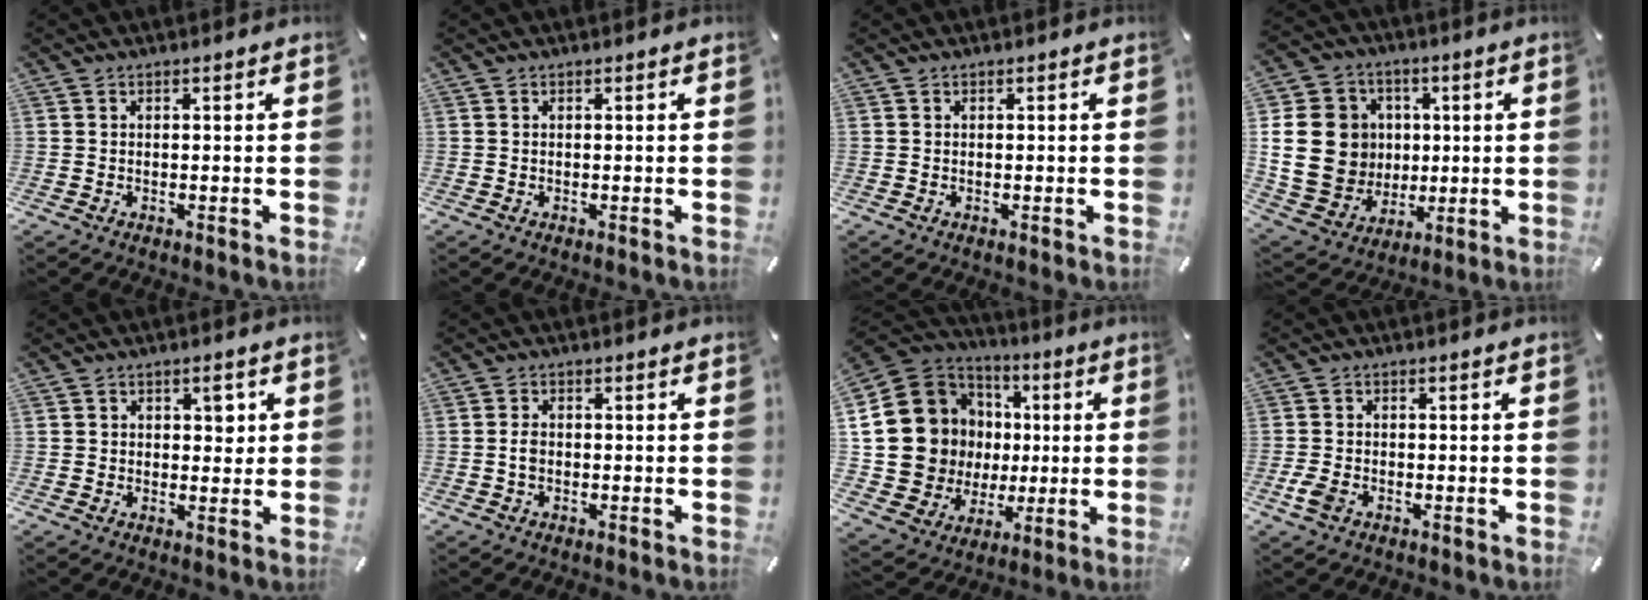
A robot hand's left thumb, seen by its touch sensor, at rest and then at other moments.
{"total": 0.0}
{"total": 0.0}
{"total": 18.2, "force": [1.8, 16.2, 8.1], "torque": [-0.168, 0.006, 0.040]}
{"total": 3.6, "force": [1.1, 2.6, 2.2], "torque": [-0.015, -0.004, 0.009]}
{"total": 2.0, "force": [-0.3, 1.2, 1.5], "torque": [-0.028, 0.002, -0.007]}
{"total": 18.4, "force": [1.5, 17.3, 6.0], "torque": [-0.114, -0.021, 0.068]}
{"total": 3.5, "force": [-1.5, 2.2, 2.3], "torque": [-0.058, 0.000, -0.030]}